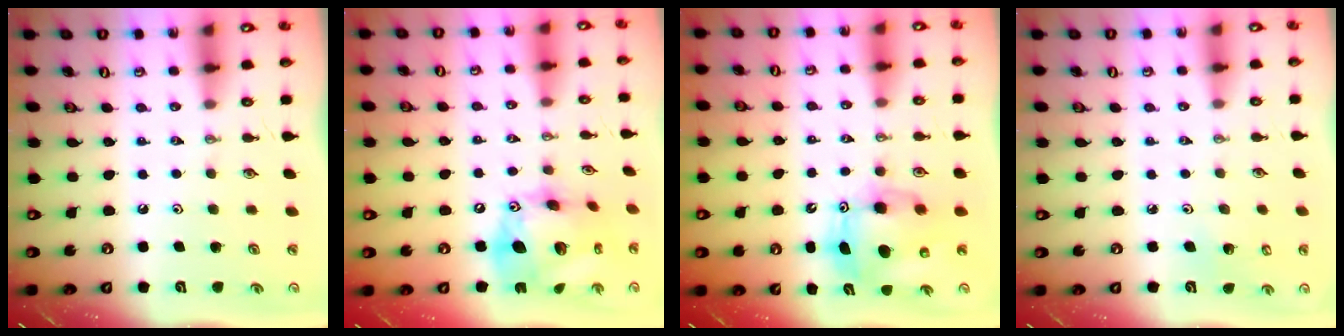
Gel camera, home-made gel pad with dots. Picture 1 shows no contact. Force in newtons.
{"total": 19.9, "press": 19.8, "slide": 2.3}
{"total": 11.0, "press": 10.8, "slide": 2.2}
{"total": 2.5, "press": 2.4, "slide": 0.6}